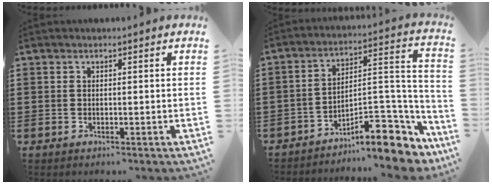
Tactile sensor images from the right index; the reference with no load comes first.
{"total": 11.3, "force": [-8.2, 3.7, 6.8], "torque": [-0.076, 0.026, -0.151]}